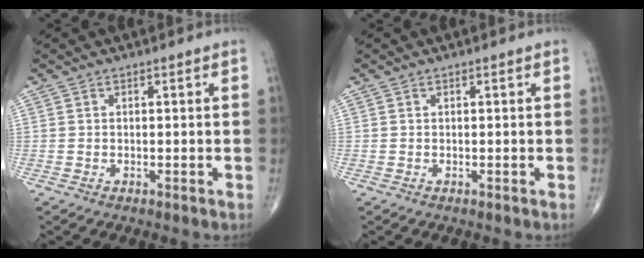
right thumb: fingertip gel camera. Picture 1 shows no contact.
{"total": 0.0}